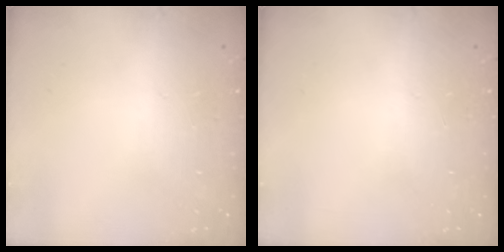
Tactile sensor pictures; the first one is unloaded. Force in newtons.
{"total": 0.0}